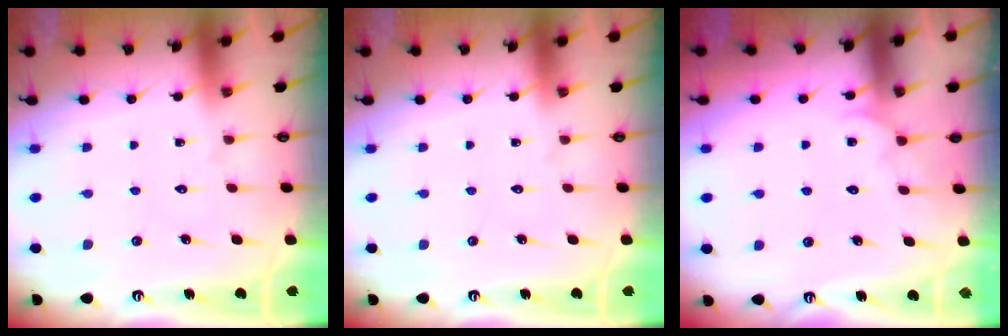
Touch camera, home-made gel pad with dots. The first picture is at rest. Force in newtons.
{"total": 0.0}
{"total": 3.0, "press": 3.0, "slide": 0.3}